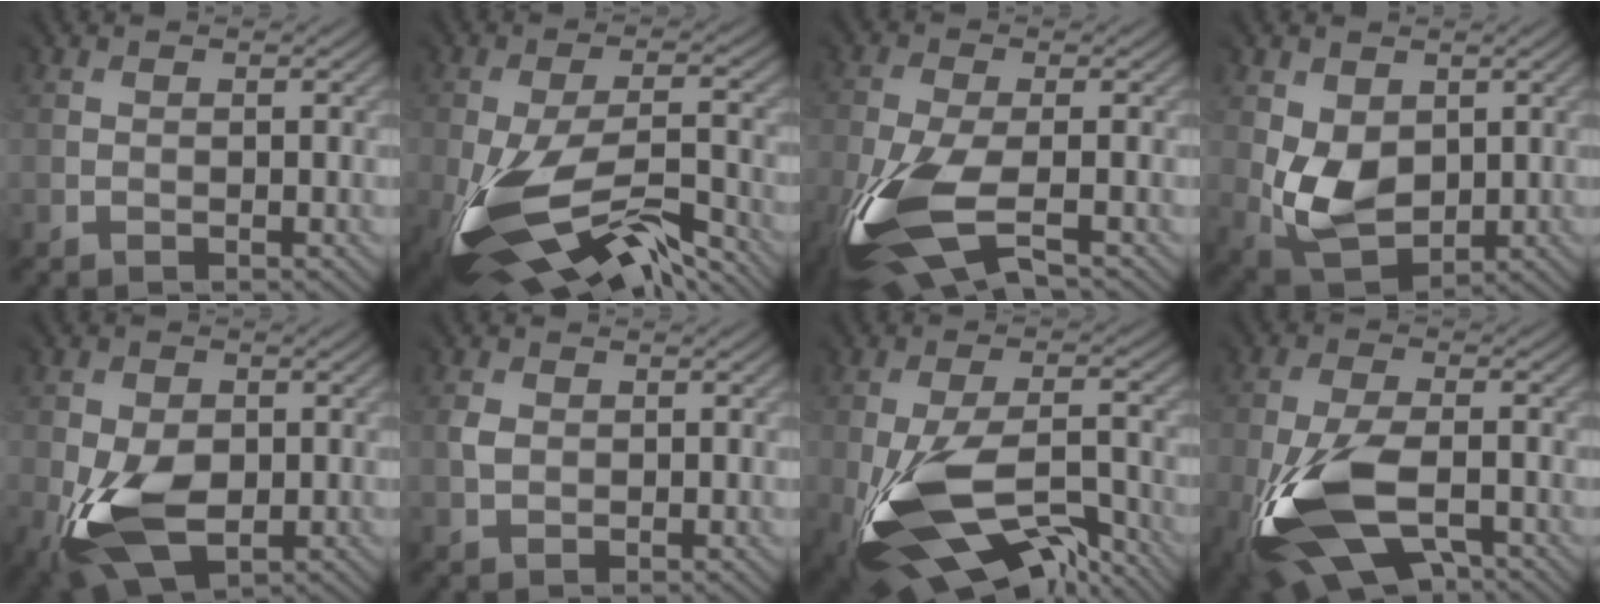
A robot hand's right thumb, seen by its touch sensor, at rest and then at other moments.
{"total": 13.5, "force": [-7.9, 4.9, 9.9], "torque": [-0.226, -0.041, -0.132]}
{"total": 10.7, "force": [-5.2, 3.7, 8.6], "torque": [-0.222, -0.023, -0.106]}
{"total": 6.7, "force": [0.8, 5.1, 4.3], "torque": [-0.114, -0.008, 0.019]}
{"total": 8.0, "force": [-2.1, 5.3, 5.6], "torque": [-0.139, -0.024, -0.039]}
{"total": 1.4, "force": [0.3, 1.3, 0.3], "torque": [-0.006, -0.001, 0.005]}
{"total": 14.1, "force": [-6.6, 6.2, 10.7], "torque": [-0.237, -0.028, -0.110]}
{"total": 11.7, "force": [-4.9, 5.5, 9.1], "torque": [-0.222, -0.018, -0.099]}